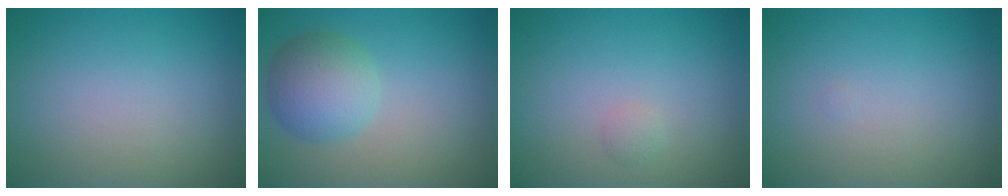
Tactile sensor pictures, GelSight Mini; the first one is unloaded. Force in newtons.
{"total": 4.7, "press": 4.7, "slide": 0.2}
{"total": 0.7, "press": 0.7, "slide": 0.0}
{"total": 0.0}